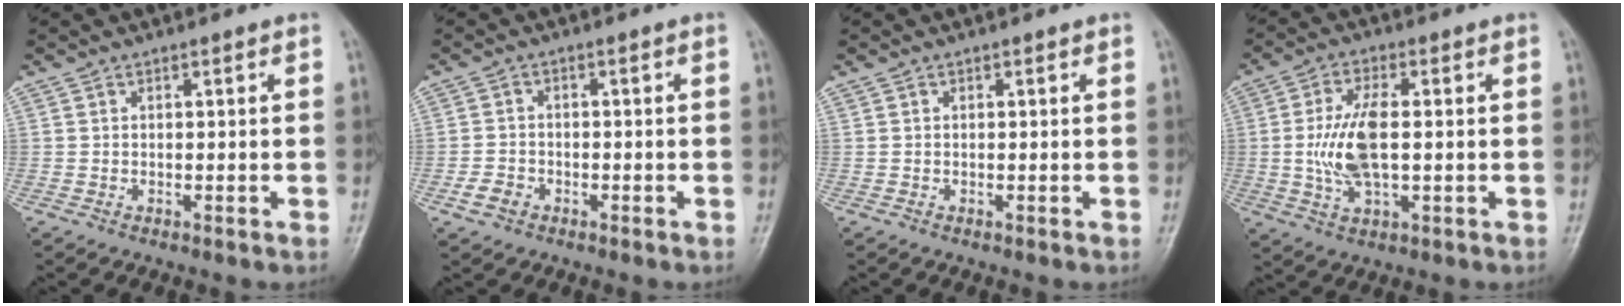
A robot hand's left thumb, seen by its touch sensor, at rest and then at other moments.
{"total": 3.2, "force": [-1.7, 2.4, 1.3], "torque": [-0.022, 0.011, -0.030]}
{"total": 0.0}
{"total": 9.8, "force": [0.0, 4.4, 8.8], "torque": [-0.185, 0.002, 0.002]}